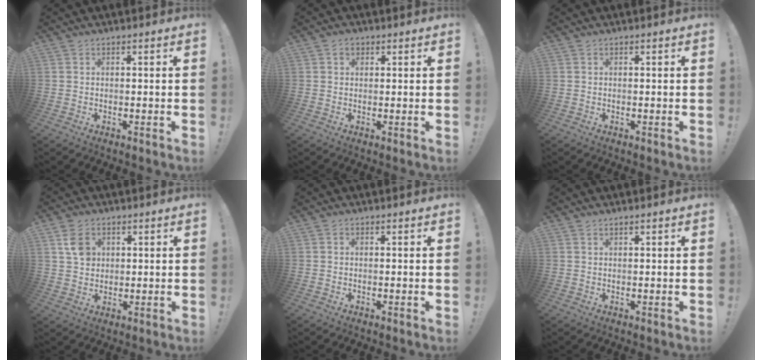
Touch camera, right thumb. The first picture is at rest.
{"total": 2.0, "force": [1.0, 1.5, 1.0], "torque": [-0.016, 0.000, 0.018]}
{"total": 0.0}
{"total": 6.0, "force": [2.2, 4.9, 2.7], "torque": [-0.022, -0.004, 0.039]}
{"total": 0.0}
{"total": 0.8, "force": [0.7, 0.0, 0.4], "torque": [0.000, -0.004, 0.011]}